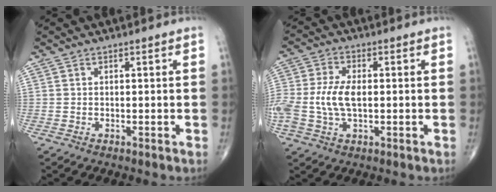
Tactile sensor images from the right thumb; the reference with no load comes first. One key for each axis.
{"total": 9.5, "fx": -0.5, "fy": 5.2, "fz": 8.0, "tx": -0.189, "ty": 0.008, "tz": -0.008}